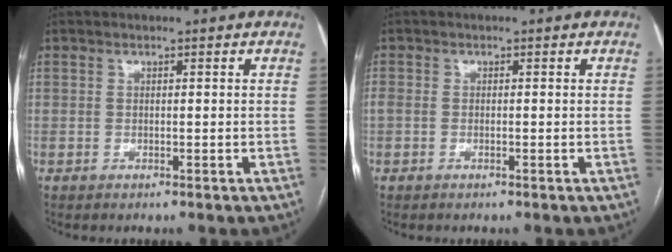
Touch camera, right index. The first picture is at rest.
{"total": 1.1, "force": [-0.2, 0.7, 0.8], "torque": [-0.027, 0.006, -0.001]}